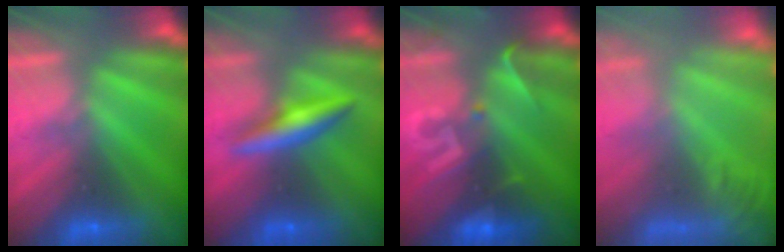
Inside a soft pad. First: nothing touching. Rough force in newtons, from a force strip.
{"total": 2.7}
{"total": 2.9}
{"total": 6.9}